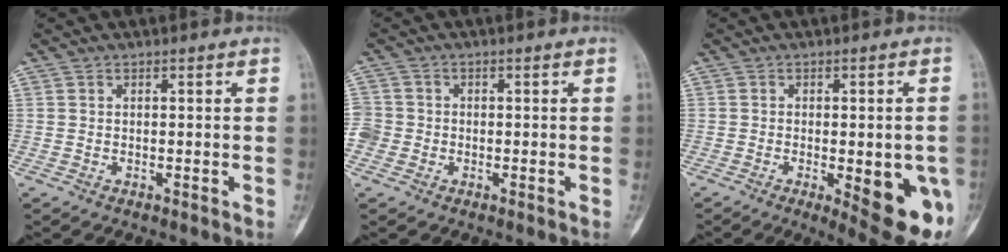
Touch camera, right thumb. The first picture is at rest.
{"total": 4.7, "force": [-1.0, 4.4, 1.2], "torque": [-0.025, 0.012, -0.022]}
{"total": 13.3, "force": [-3.9, 4.3, 12.0], "torque": [-0.127, -0.006, -0.034]}